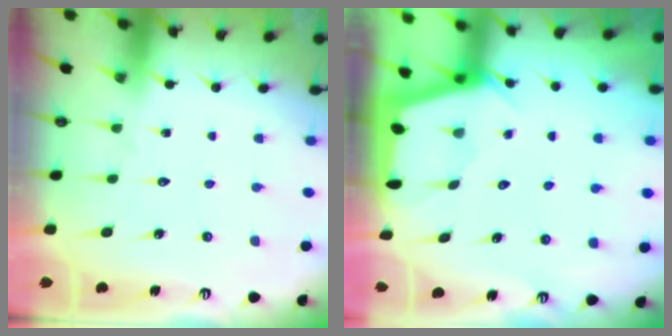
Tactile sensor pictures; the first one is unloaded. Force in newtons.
{"total": 3.6, "press": 3.6, "slide": 0.2}